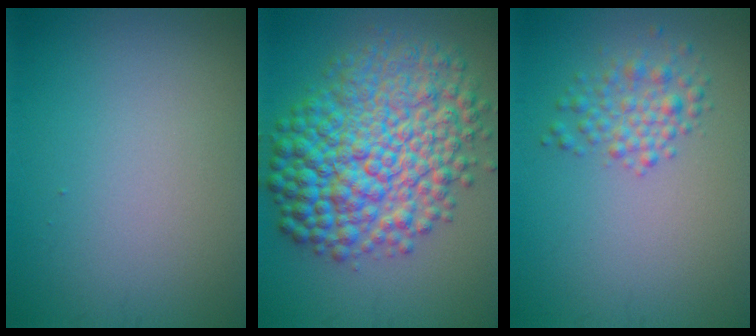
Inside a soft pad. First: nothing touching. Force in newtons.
{"total": 11.0, "press": 11.0, "slide": 0.1}
{"total": 2.5, "press": 2.5, "slide": 0.0}